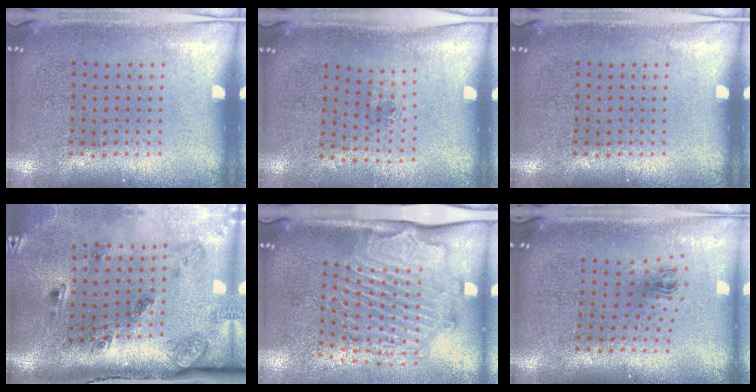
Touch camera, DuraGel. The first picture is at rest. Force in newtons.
{"total": 0.6, "press": 0.2, "slide": 0.6}
{"total": 0.0}
{"total": 3.2, "press": 2.0, "slide": 2.5}
{"total": 2.1, "press": 2.0, "slide": 0.4}
{"total": 1.0, "press": 0.4, "slide": 0.9}